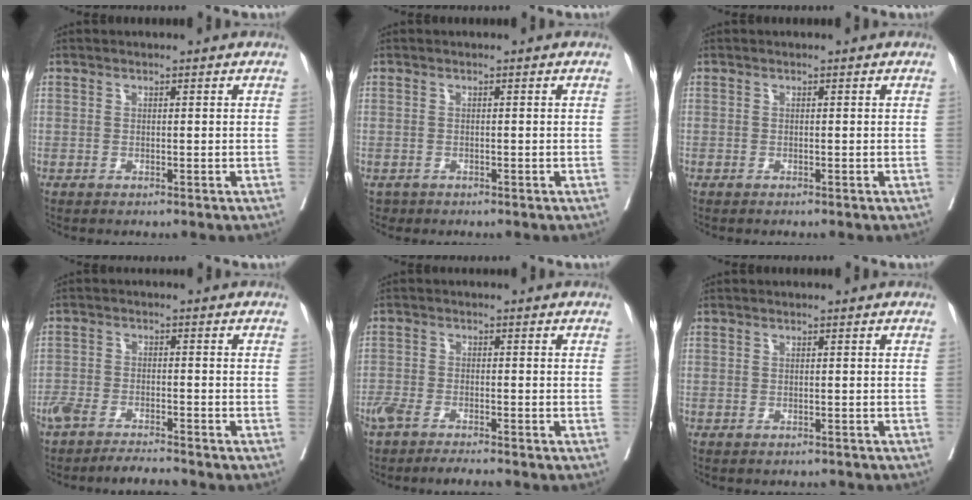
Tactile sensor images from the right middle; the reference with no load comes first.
{"total": 1.2, "force": [-0.9, 0.8, 0.0], "torque": [-0.008, -0.001, -0.012]}
{"total": 0.0}
{"total": 6.6, "force": [-6.1, 0.5, 2.2], "torque": [-0.037, -0.007, -0.105]}
{"total": 6.7, "force": [-5.9, 0.9, 3.1], "torque": [-0.053, -0.006, -0.100]}
{"total": 1.7, "force": [-1.6, 0.5, 0.0], "torque": [0.000, -0.003, -0.024]}